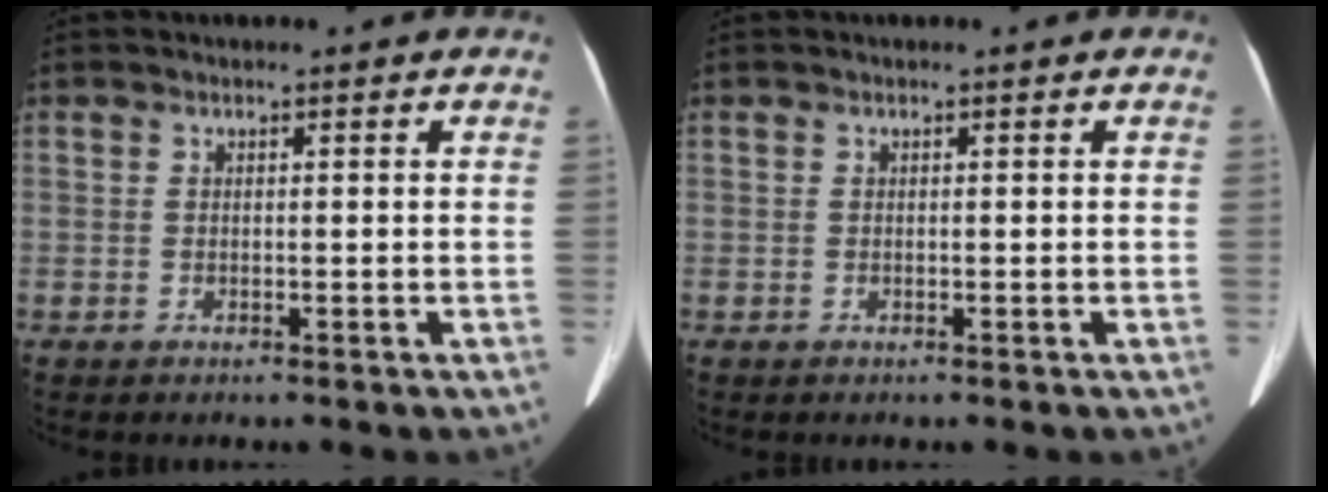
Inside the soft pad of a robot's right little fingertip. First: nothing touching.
{"total": 0.0}